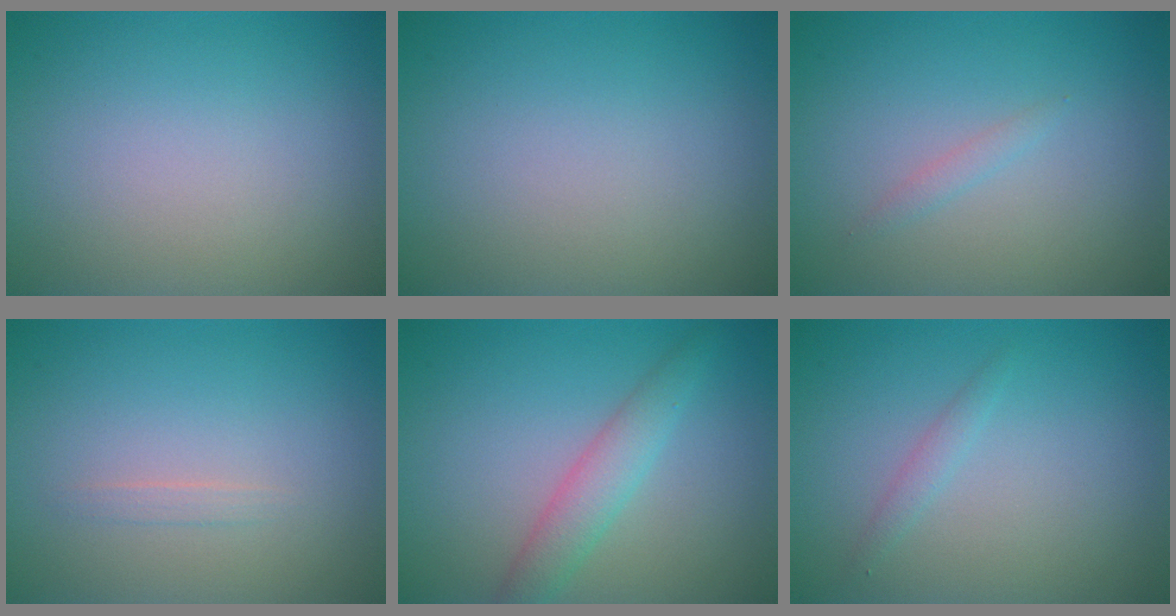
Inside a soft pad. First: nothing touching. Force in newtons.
{"total": 0.0}
{"total": 0.7, "press": 0.7, "slide": 0.1}
{"total": 0.6, "press": 0.6, "slide": 0.0}
{"total": 2.9, "press": 2.9, "slide": 0.1}
{"total": 0.9, "press": 0.9, "slide": 0.1}